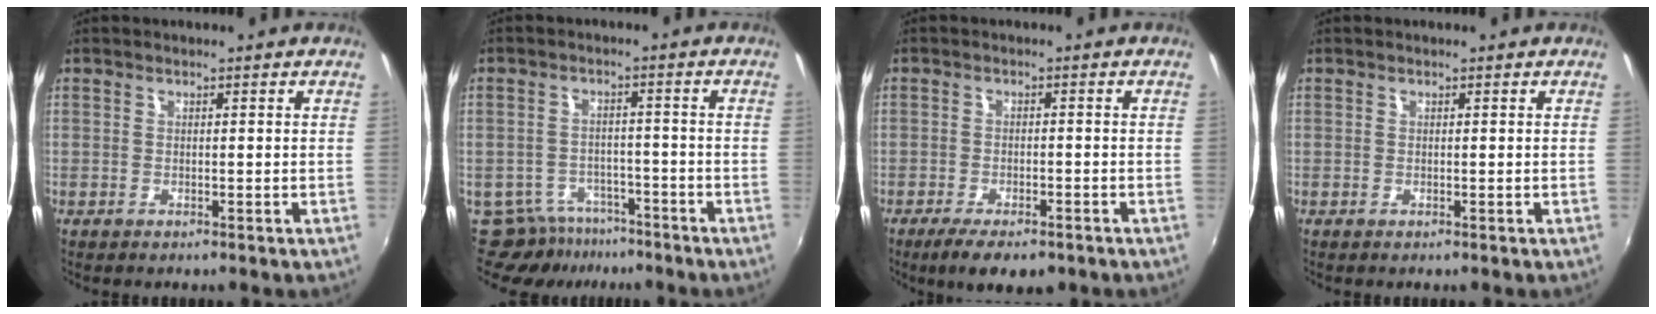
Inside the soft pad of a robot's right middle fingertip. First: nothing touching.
{"total": 7.9, "force": [-6.6, 4.2, 1.1], "torque": [-0.028, 0.007, -0.099]}
{"total": 7.5, "force": [-5.4, 2.5, 4.6], "torque": [-0.101, -0.022, -0.085]}
{"total": 0.0}